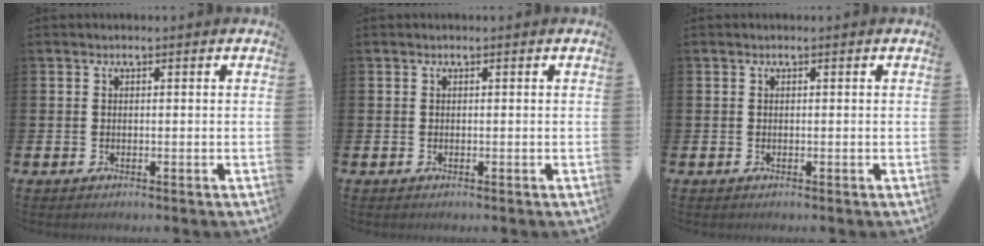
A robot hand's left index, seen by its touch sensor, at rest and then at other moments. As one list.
[{"total": 0.0}, {"total": 0.0}]